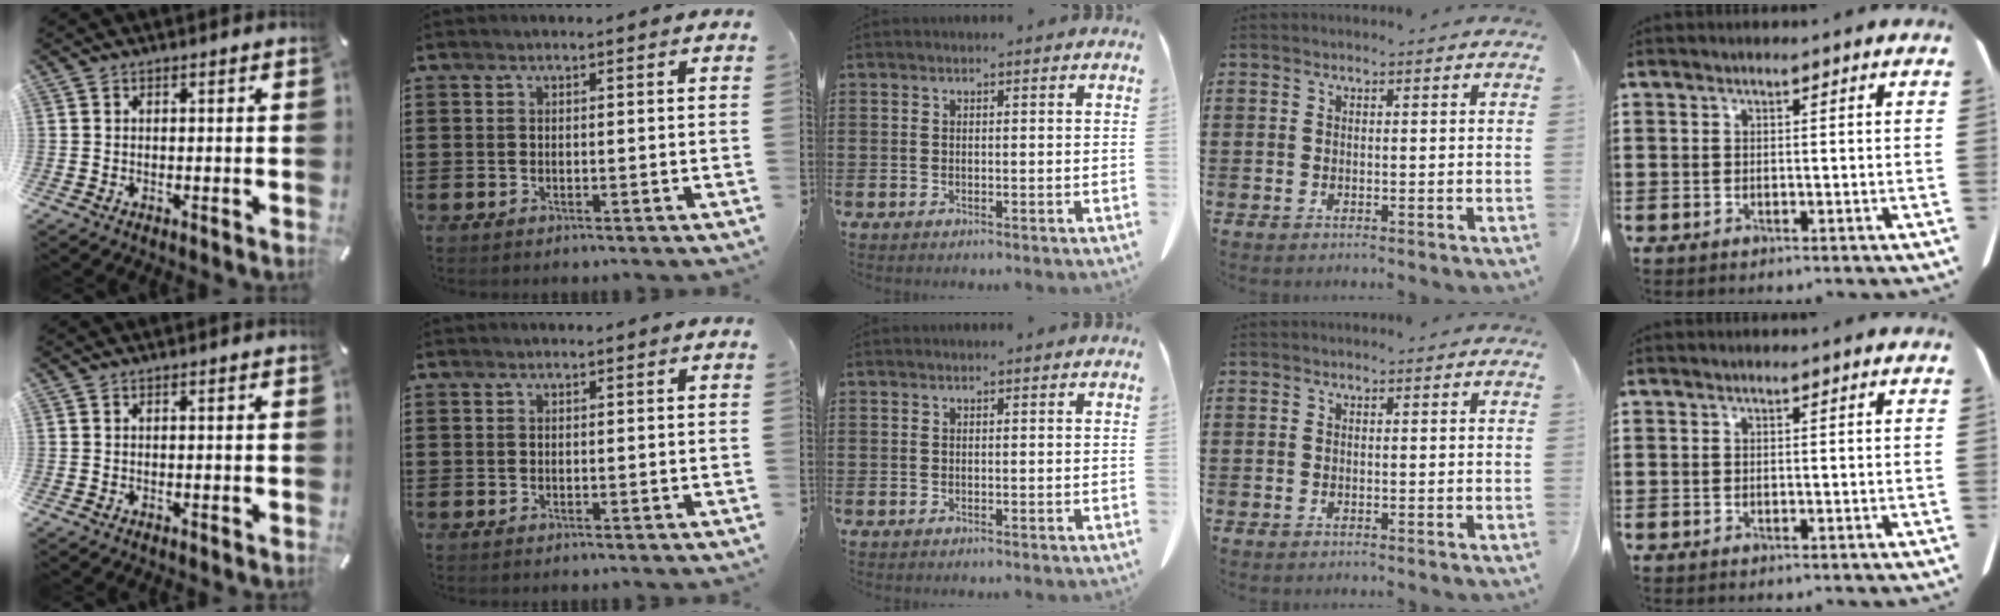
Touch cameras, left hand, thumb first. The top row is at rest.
{}